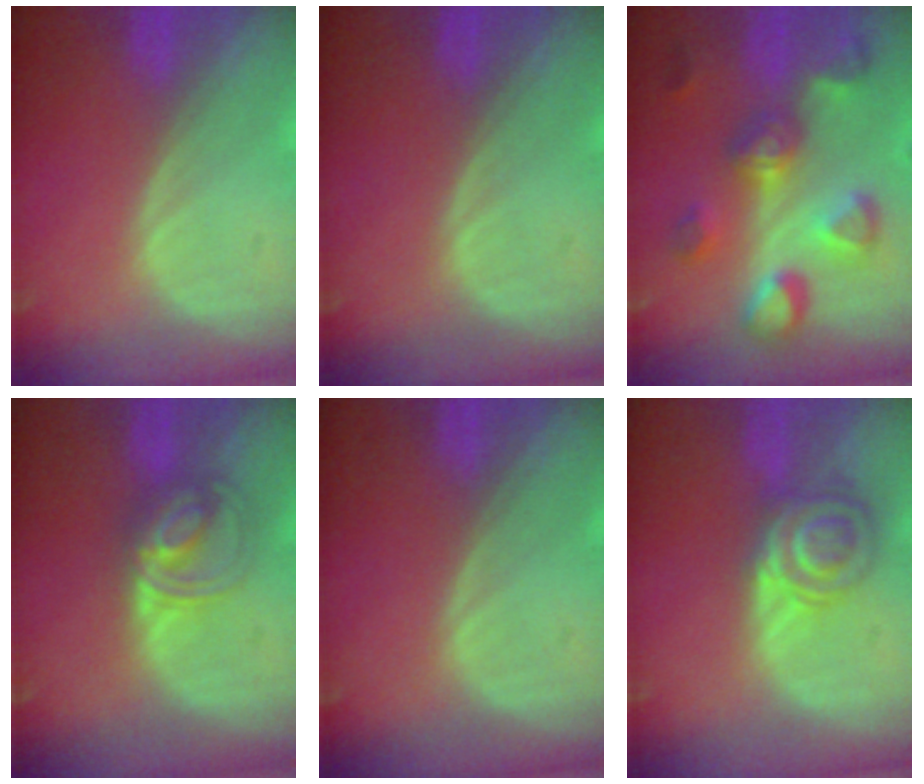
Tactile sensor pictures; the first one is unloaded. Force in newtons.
{"total": 0.0}
{"total": 8.7, "press": 8.7, "slide": 0.2}
{"total": 5.5, "press": 5.5, "slide": 0.6}
{"total": 0.0}
{"total": 6.8, "press": 5.9, "slide": 3.5}